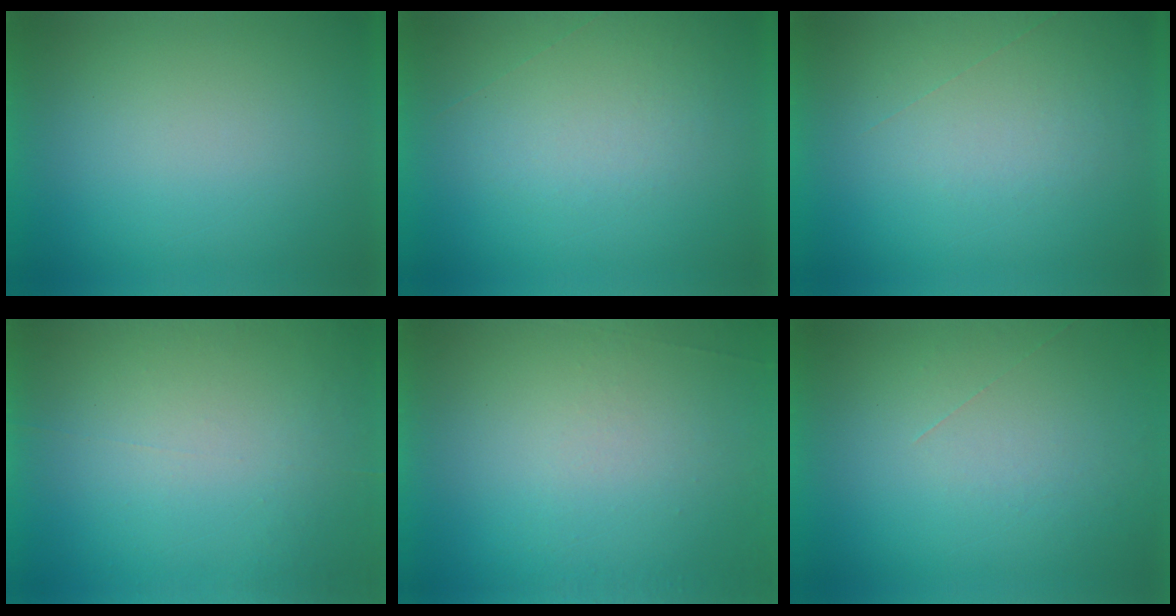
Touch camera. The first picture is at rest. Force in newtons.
{"total": 1.0}
{"total": 1.0}
{"total": 7.1}
{"total": 5.6}
{"total": 1.1}